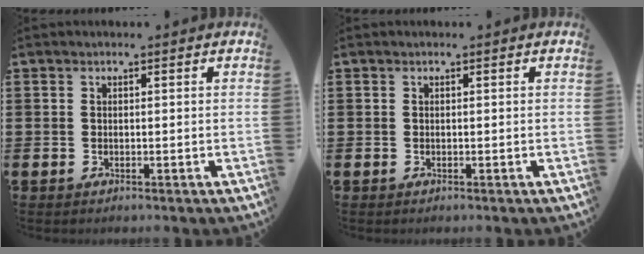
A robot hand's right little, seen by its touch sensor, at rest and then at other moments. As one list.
[{"total": 0.0}]